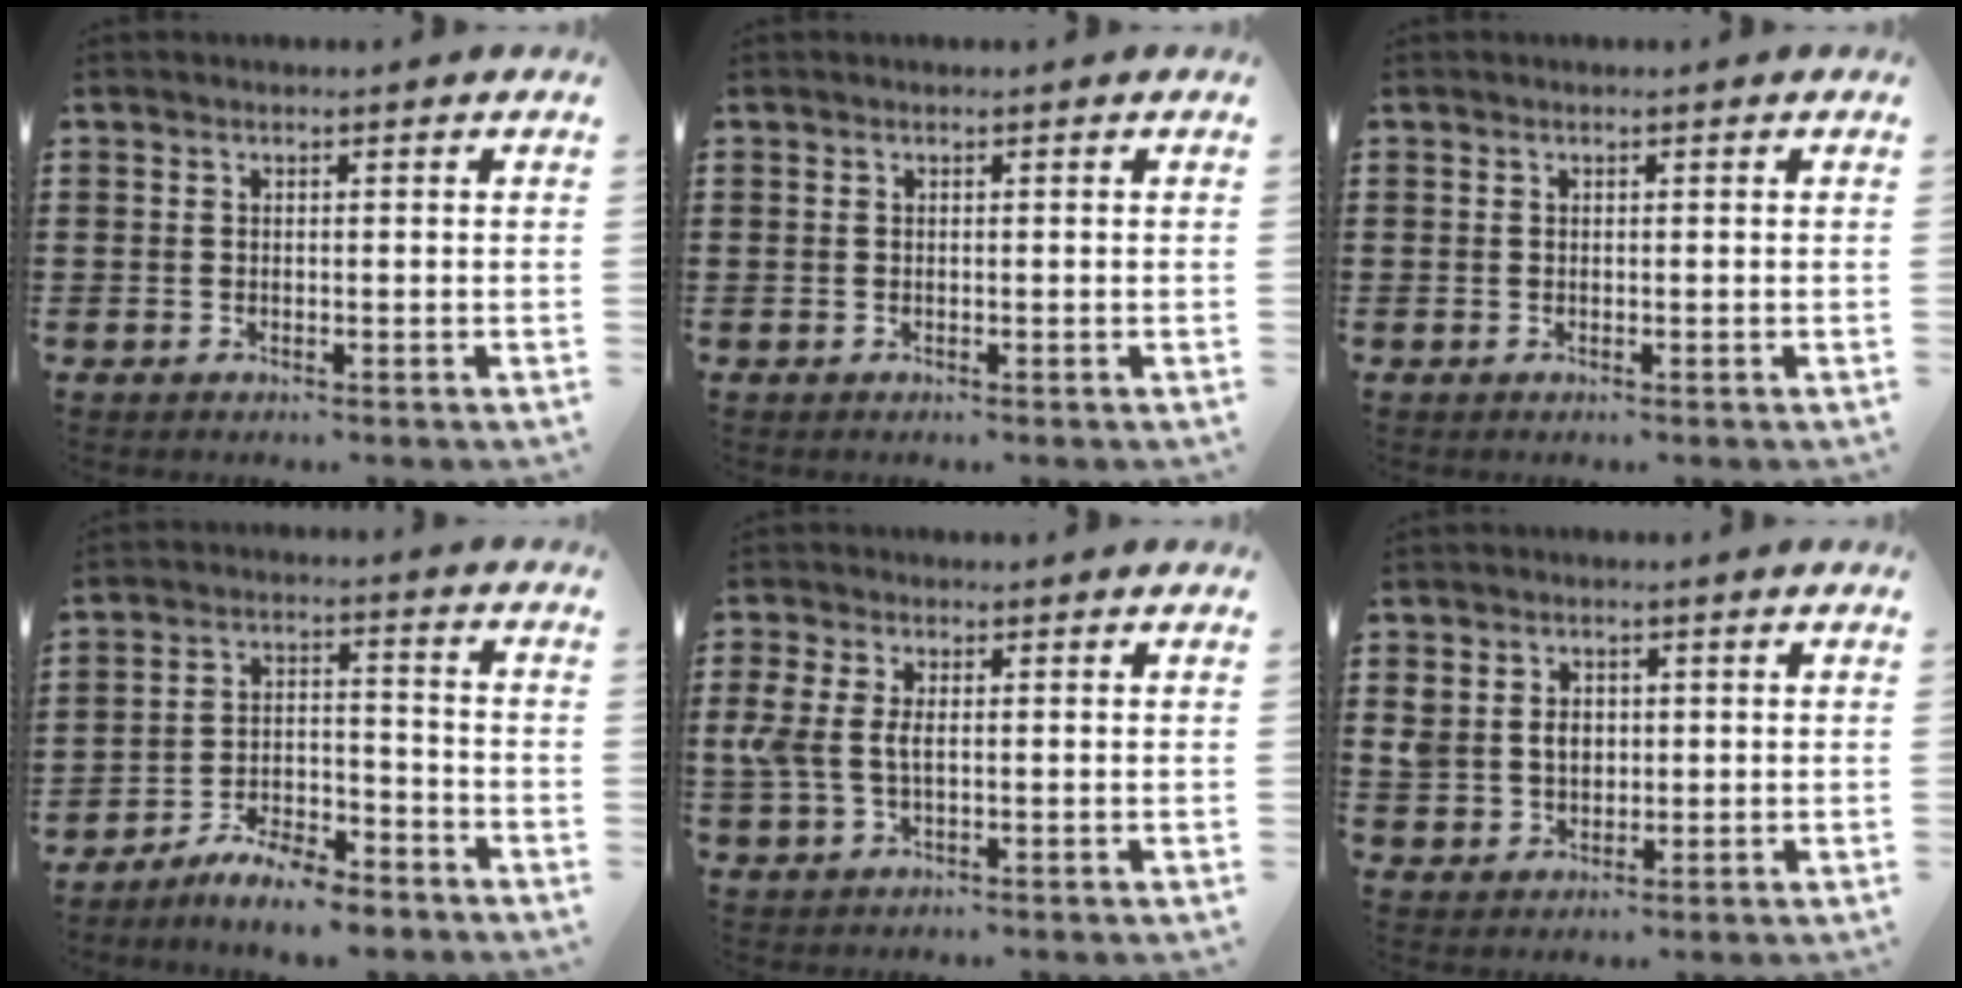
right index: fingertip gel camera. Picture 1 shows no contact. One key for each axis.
{"total": 0.0}
{"total": 0.0}
{"total": 6.4, "fx": -6.0, "fy": 0.7, "fz": 2.1, "tx": -0.039, "ty": 0.008, "tz": -0.113}
{"total": 3.9, "fx": 0.2, "fy": 2.0, "fz": 3.3, "tx": -0.089, "ty": -0.002, "tz": -0.005}
{"total": 3.9, "fx": 0.5, "fy": 3.3, "fz": 2.0, "tx": -0.051, "ty": 0.011, "tz": 0.007}